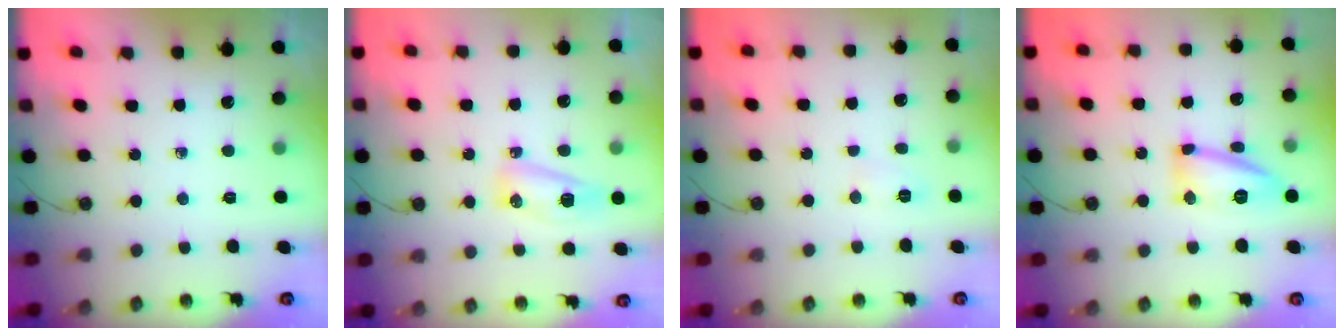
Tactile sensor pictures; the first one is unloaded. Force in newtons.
{"total": 9.4, "press": 7.9, "slide": 5.0}
{"total": 4.6, "press": 4.4, "slide": 1.2}
{"total": 13.8, "press": 13.8, "slide": 1.2}